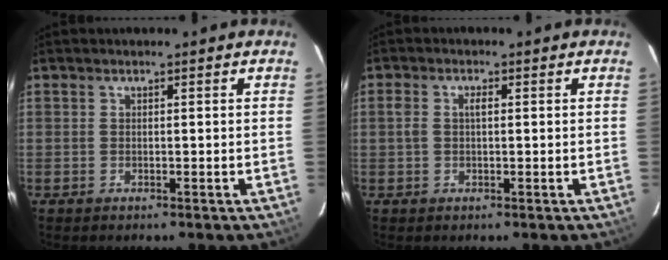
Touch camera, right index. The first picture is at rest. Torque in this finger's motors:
{"motor_torque": [0.07, -0.03, 0.06, 0.04]}